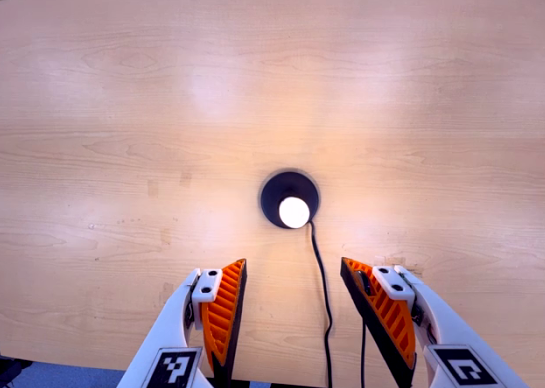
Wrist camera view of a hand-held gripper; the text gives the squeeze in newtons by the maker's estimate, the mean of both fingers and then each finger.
{"total": 0.0}